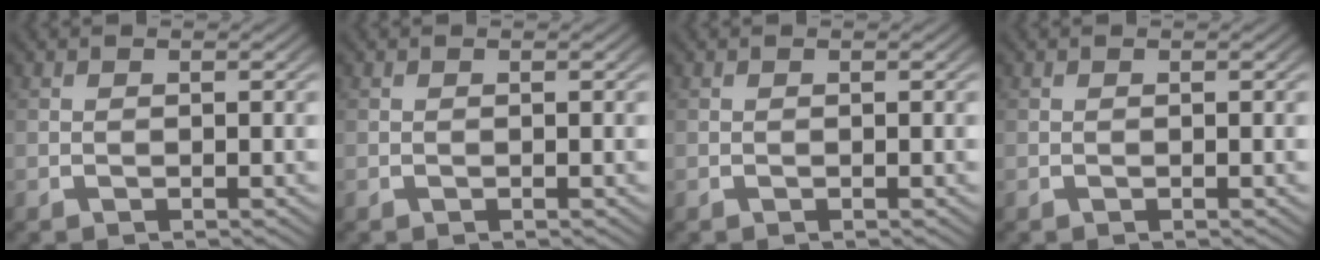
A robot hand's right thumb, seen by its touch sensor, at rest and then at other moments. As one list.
[{"total": 0.0}, {"total": 0.0}, {"total": 0.0}]